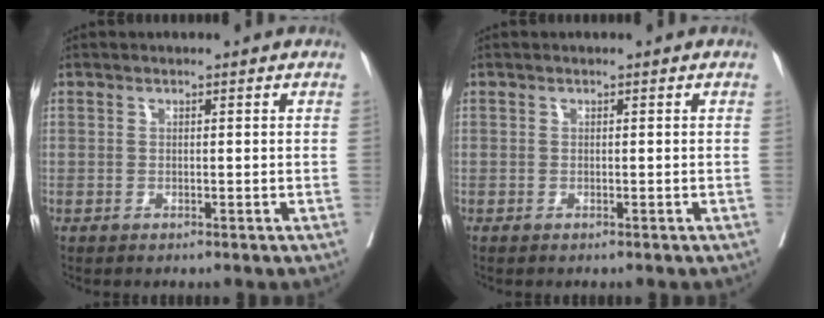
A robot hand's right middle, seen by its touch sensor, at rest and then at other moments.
{"total": 0.0}